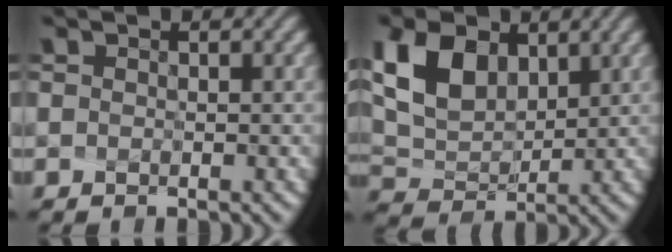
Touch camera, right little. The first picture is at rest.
{"total": 5.8, "force": [2.7, 3.7, 3.6], "torque": [-0.086, 0.002, 0.063]}